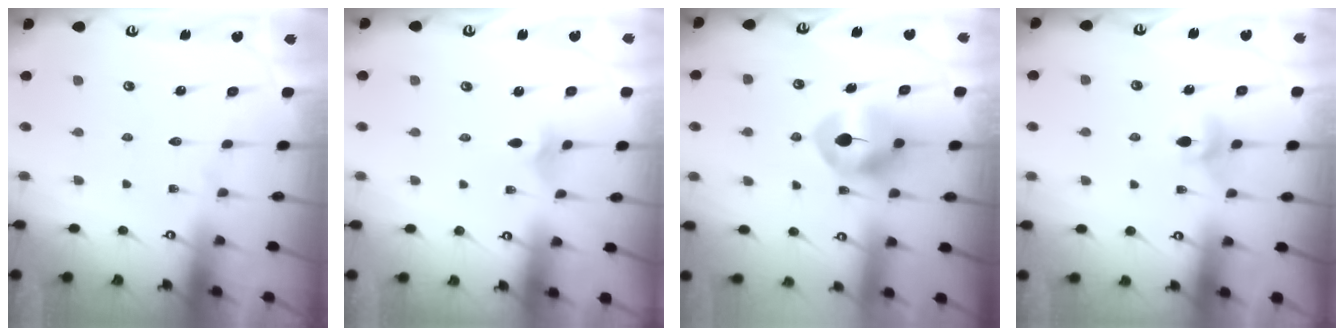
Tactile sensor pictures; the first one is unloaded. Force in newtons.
{"total": 2.5, "press": 2.4, "slide": 0.6}
{"total": 9.1, "press": 9.1, "slide": 0.9}
{"total": 5.5, "press": 5.4, "slide": 0.6}